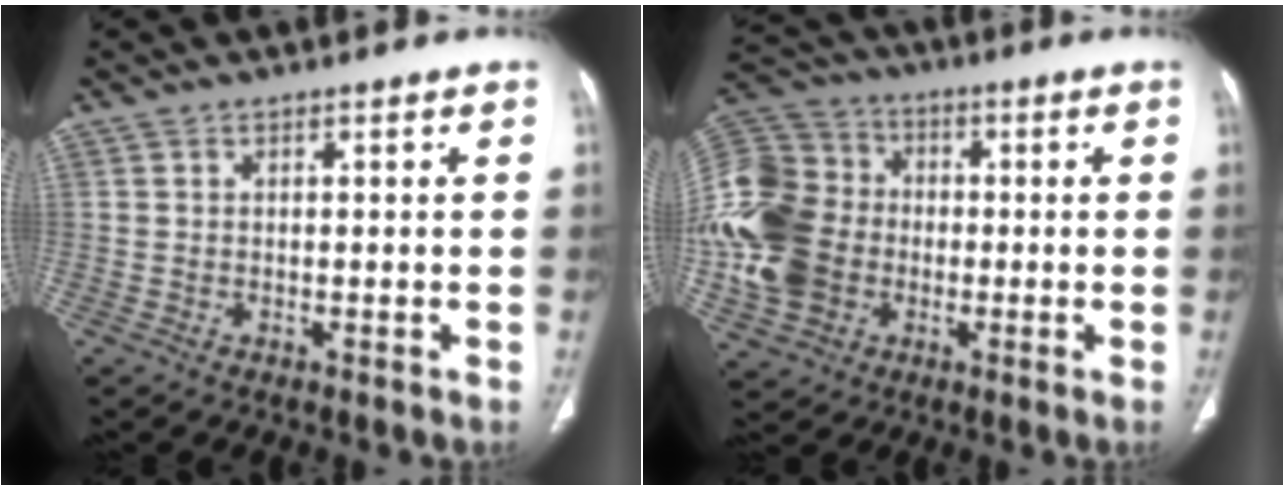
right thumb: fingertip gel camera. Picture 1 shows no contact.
{"total": 21.0, "force": [-3.0, 17.0, 11.9], "torque": [-0.269, 0.024, -0.054]}